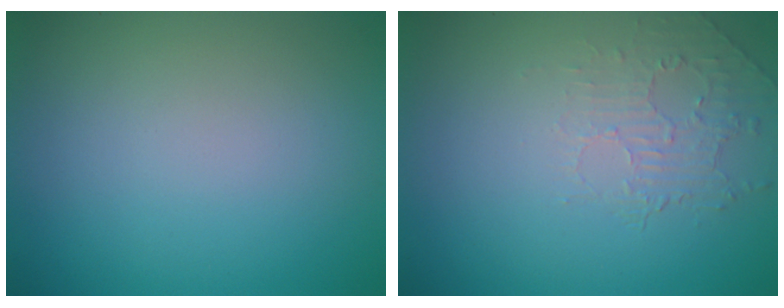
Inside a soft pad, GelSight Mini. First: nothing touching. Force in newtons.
{"total": 2.0, "press": 0.6, "slide": 1.9}